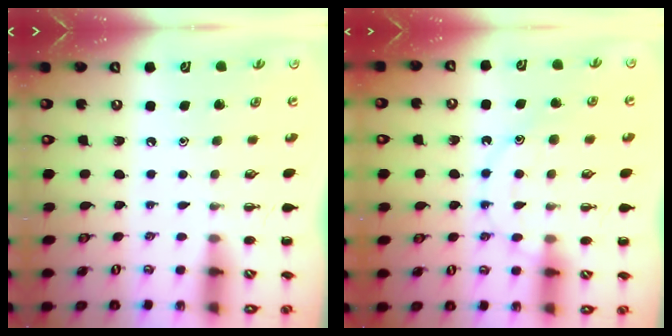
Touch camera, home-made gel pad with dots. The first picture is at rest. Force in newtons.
{"total": 12.4, "press": 12.4, "slide": 1.3}